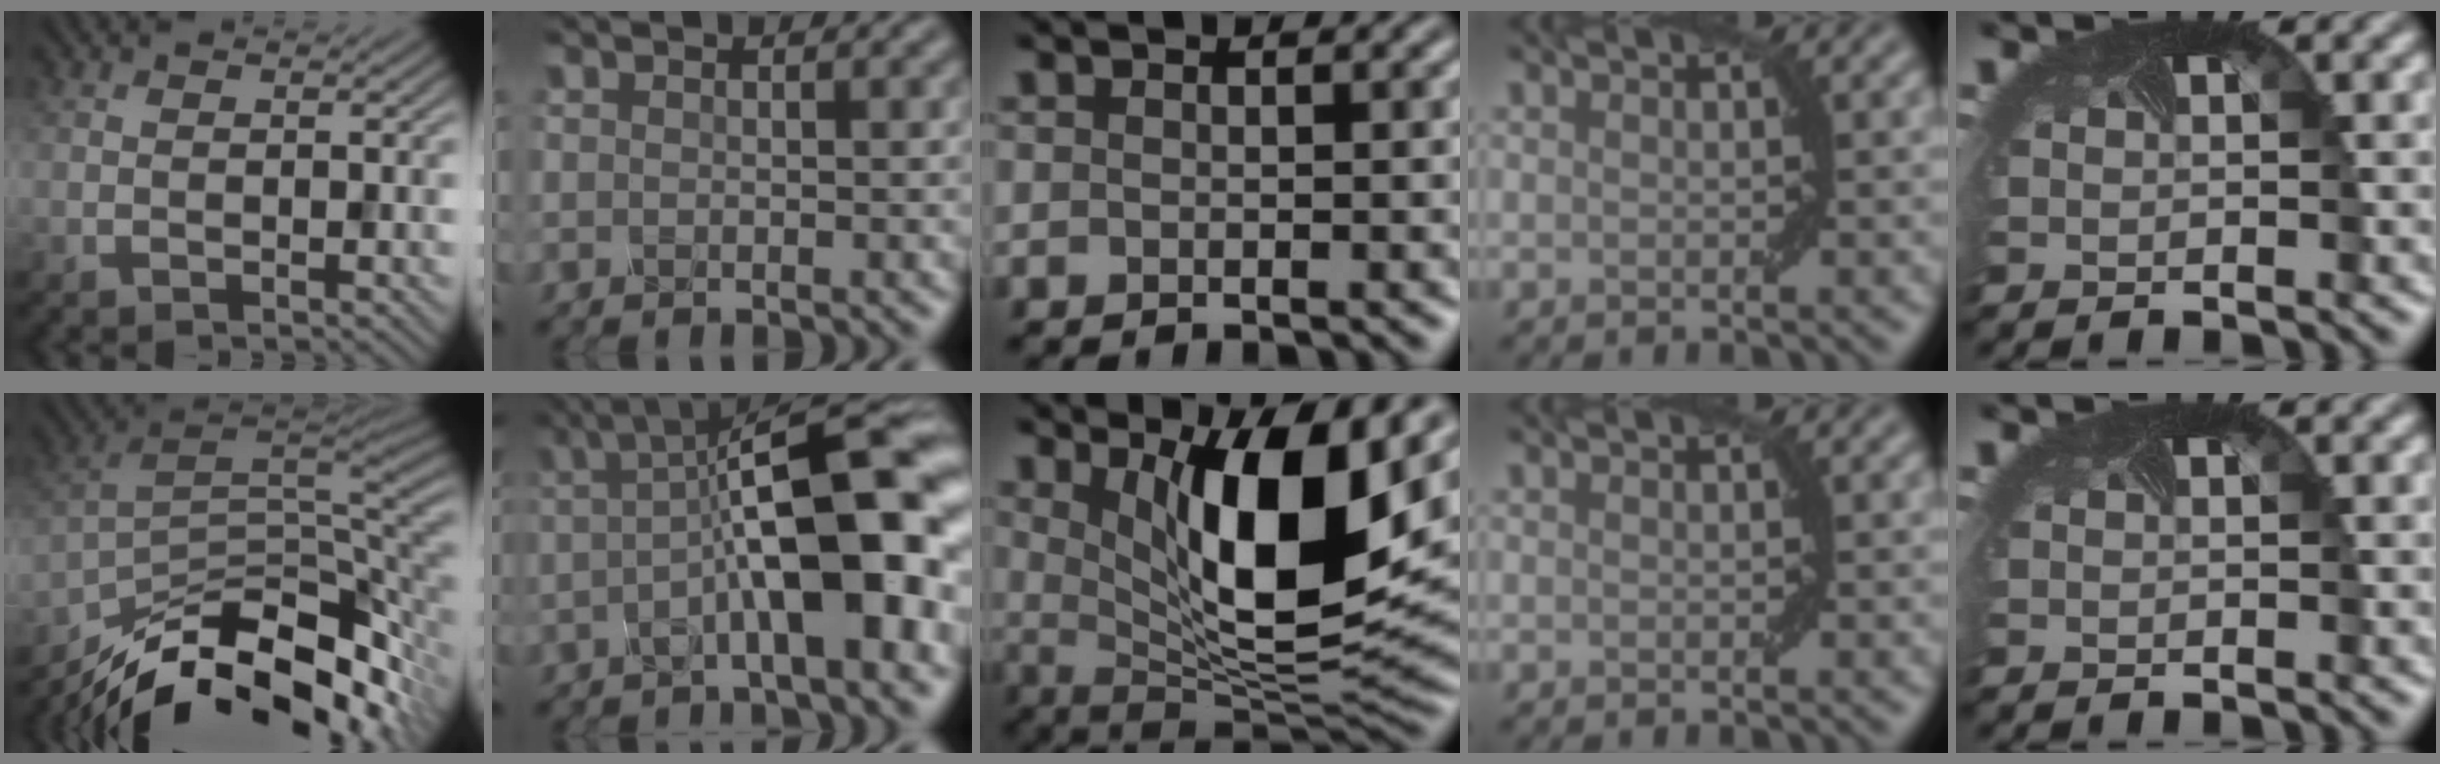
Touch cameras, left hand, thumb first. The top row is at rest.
{"thumb": {"total": 15.0, "force": [-10.3, 6.0, 9.2], "torque": [-0.180, -0.019, -0.167]}, "index": {"total": 11.8, "force": [-0.4, 3.2, 11.3], "torque": [-0.164, 0.023, -0.014]}, "middle": {"total": 11.4, "force": [3.4, 3.5, 10.3], "torque": [-0.153, -0.014, 0.064]}}